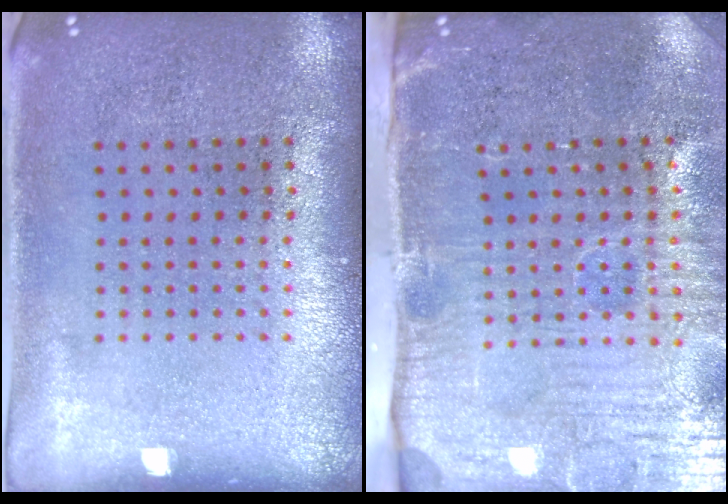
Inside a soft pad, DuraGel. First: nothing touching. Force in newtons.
{"total": 5.1, "press": 4.3, "slide": 2.8}